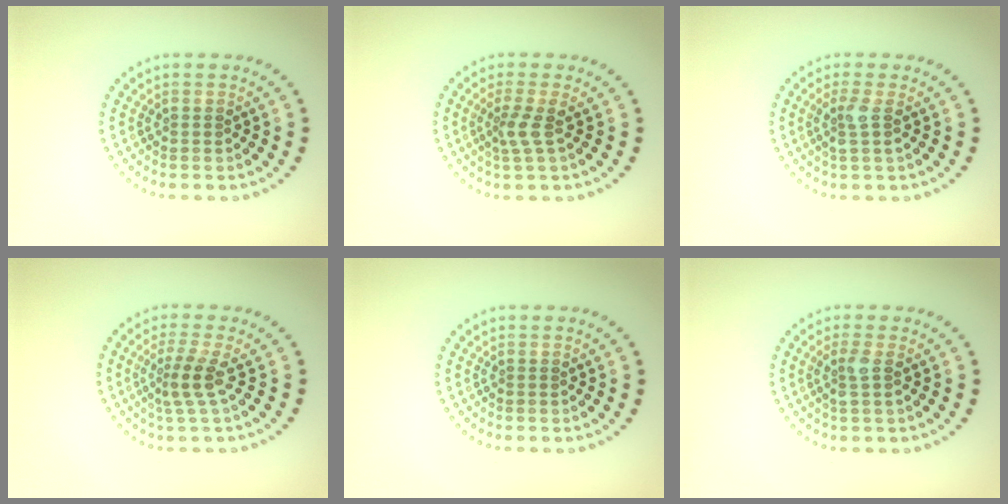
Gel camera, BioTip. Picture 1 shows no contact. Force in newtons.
{"total": 2.0, "press": 1.4, "slide": 1.4}
{"total": 1.7, "press": 1.4, "slide": 1.0}
{"total": 2.4, "press": 1.7, "slide": 1.7}
{"total": 0.0}
{"total": 1.8, "press": 1.5, "slide": 1.0}